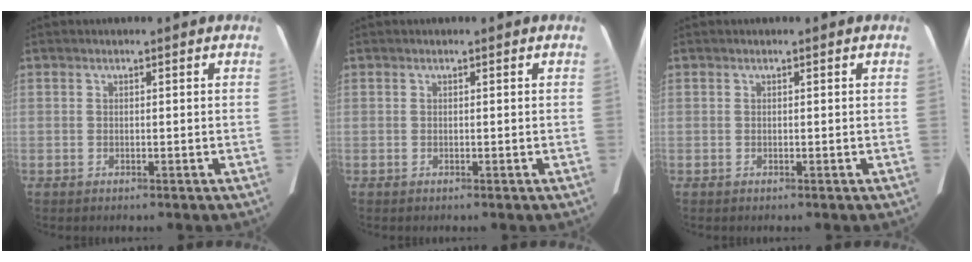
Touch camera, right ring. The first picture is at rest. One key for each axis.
{"total": 0.0}
{"total": 0.0}